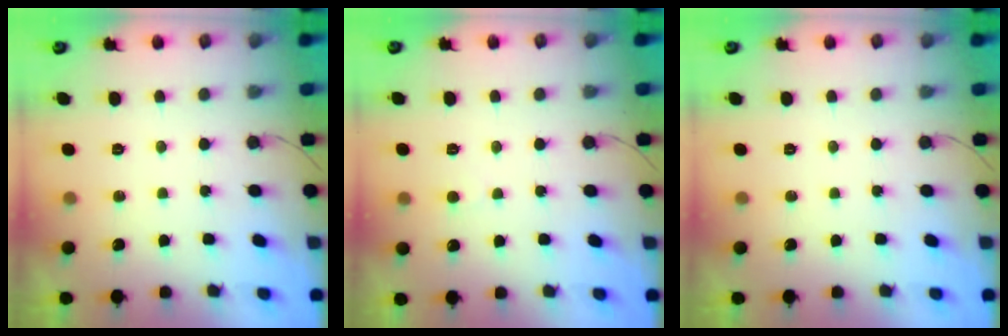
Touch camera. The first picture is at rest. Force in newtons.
{"total": 2.8, "press": 2.8, "slide": 0.3}
{"total": 0.0}